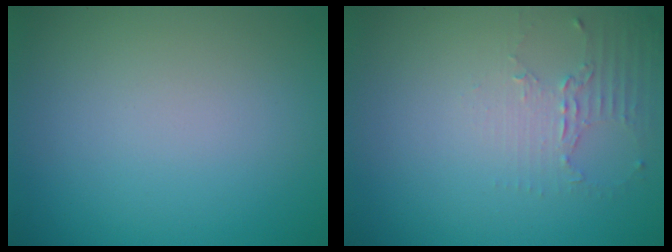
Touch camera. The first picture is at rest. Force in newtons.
{"total": 2.2, "press": 1.6, "slide": 1.5}